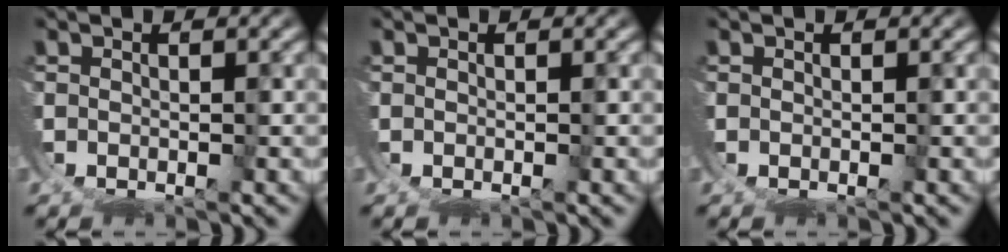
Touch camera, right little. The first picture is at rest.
{"total": 0.0}
{"total": 0.7, "force": [-0.2, 0.5, 0.4], "torque": [-0.008, -0.003, -0.003]}